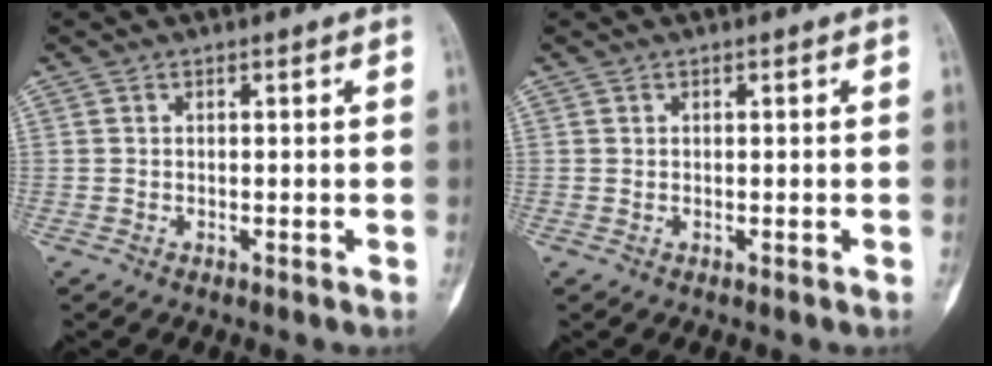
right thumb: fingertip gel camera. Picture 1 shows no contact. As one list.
[{"total": 0.0}]